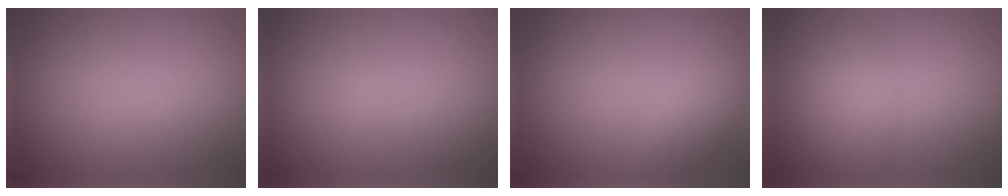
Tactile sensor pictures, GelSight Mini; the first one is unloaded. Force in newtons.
{"total": 0.0}
{"total": 1.9, "press": 1.9, "slide": 0.2}
{"total": 2.3, "press": 2.3, "slide": 0.1}